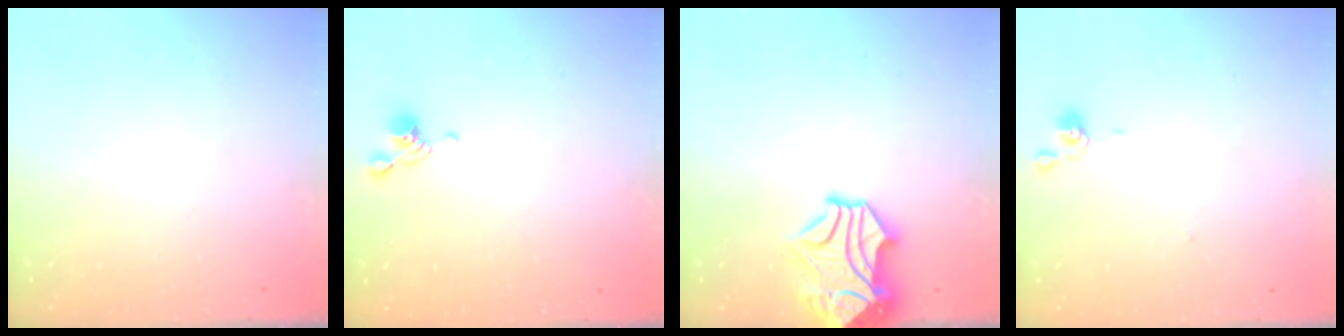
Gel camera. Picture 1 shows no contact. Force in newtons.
{"total": 6.5, "press": 6.4, "slide": 0.5}
{"total": 3.2, "press": 2.8, "slide": 1.6}
{"total": 0.0}